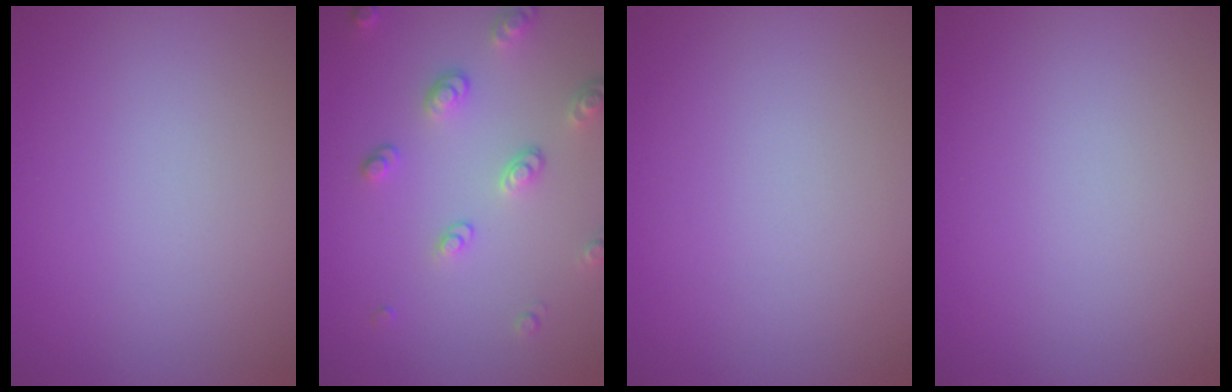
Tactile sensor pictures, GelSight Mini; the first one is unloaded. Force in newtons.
{"total": 3.4, "press": 2.7, "slide": 2.2}
{"total": 0.0}
{"total": 0.0}